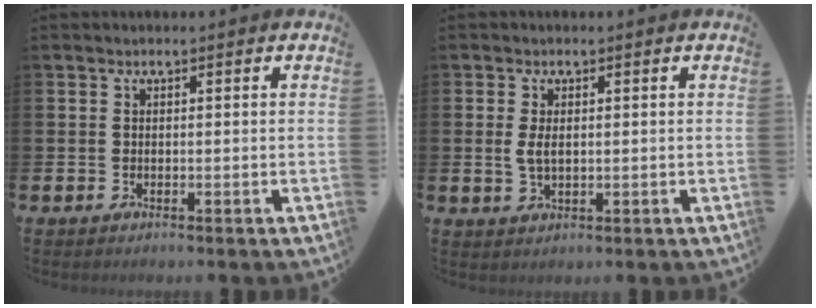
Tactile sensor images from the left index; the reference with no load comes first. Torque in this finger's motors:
{"motor_torque": [0.74, -0.09, 0.27, 0.05]}